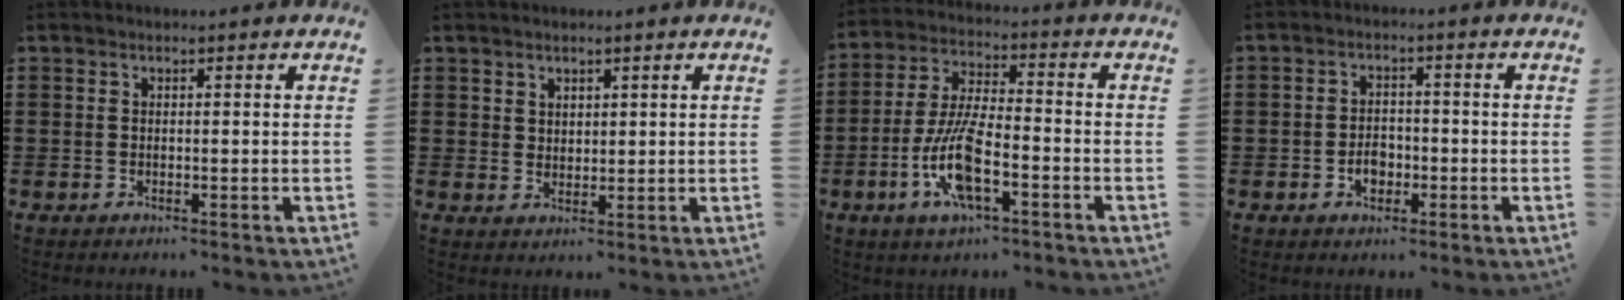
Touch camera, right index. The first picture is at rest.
{"total": 2.4, "force": [1.8, 1.5, 0.2], "torque": [-0.008, 0.005, 0.036]}
{"total": 10.3, "force": [-3.9, 3.1, 9.0], "torque": [-0.199, -0.008, -0.075]}
{"total": 3.2, "force": [-1.1, 2.4, 1.7], "torque": [-0.027, 0.001, -0.025]}